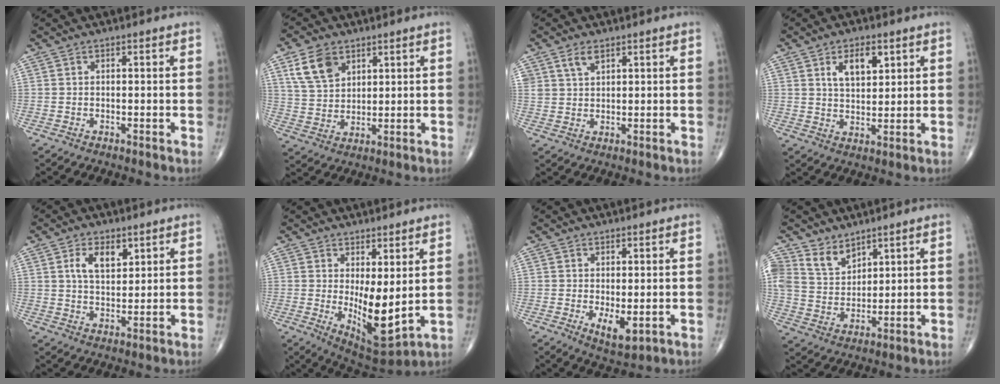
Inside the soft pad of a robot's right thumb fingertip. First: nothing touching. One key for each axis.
{"total": 8.4, "fx": 4.4, "fy": 5.4, "fz": 4.6, "tx": -0.072, "ty": -0.016, "tz": 0.091}
{"total": 3.2, "fx": 2.0, "fy": 1.6, "fz": 1.7, "tx": -0.028, "ty": -0.010, "tz": 0.044}
{"total": 6.9, "fx": 3.2, "fy": 3.6, "fz": 5.0, "tx": -0.069, "ty": -0.020, "tz": 0.057}
{"total": 6.3, "fx": 2.8, "fy": 3.4, "fz": 4.5, "tx": -0.066, "ty": -0.015, "tz": 0.052}
{"total": 10.2, "fx": 0.7, "fy": 3.8, "fz": 9.5, "tx": -0.141, "ty": -0.033, "tz": 0.028}
{"total": 4.7, "fx": -0.7, "fy": 2.1, "fz": 4.2, "tx": -0.062, "ty": -0.015, "tz": -0.001}
{"total": 7.0, "fx": 5.2, "fy": 4.3, "fz": 1.9, "tx": -0.015, "ty": -0.038, "tz": 0.113}